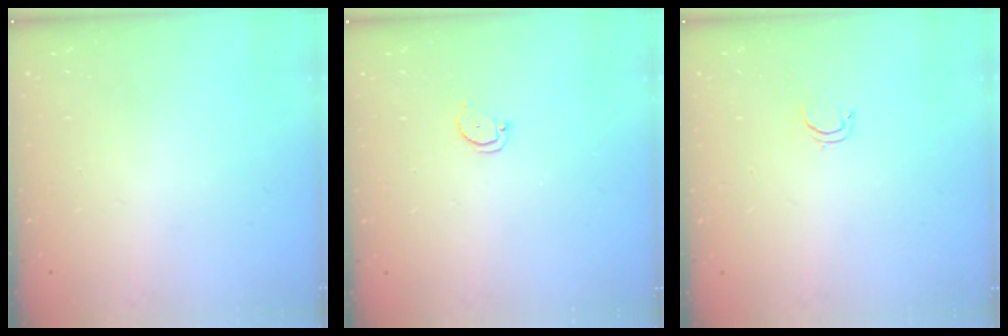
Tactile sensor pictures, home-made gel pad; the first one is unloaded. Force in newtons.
{"total": 2.0, "press": 2.0, "slide": 0.2}
{"total": 2.6, "press": 2.5, "slide": 0.4}